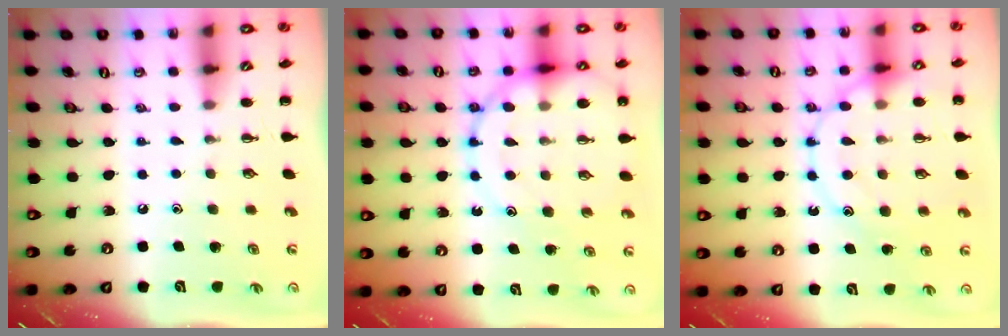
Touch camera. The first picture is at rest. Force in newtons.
{"total": 18.6, "press": 18.2, "slide": 4.0}
{"total": 15.9, "press": 15.9, "slide": 1.4}